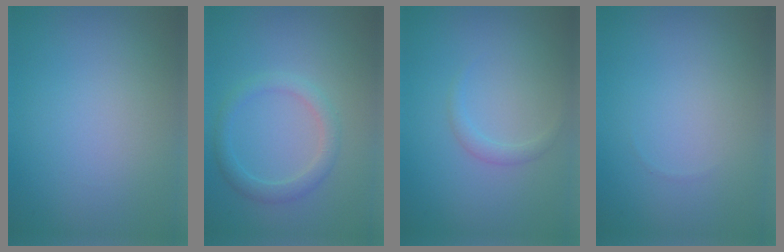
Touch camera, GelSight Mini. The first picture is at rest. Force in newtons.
{"total": 2.2, "press": 2.2, "slide": 0.2}
{"total": 1.1, "press": 1.1, "slide": 0.0}
{"total": 0.0}